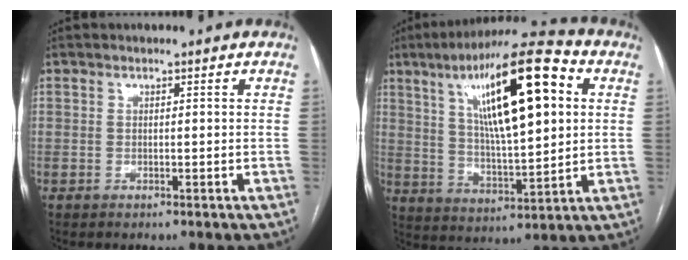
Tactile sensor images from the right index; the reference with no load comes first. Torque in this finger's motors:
{"motor_torque": [1.30, 0.84, 0.53, 0.21]}